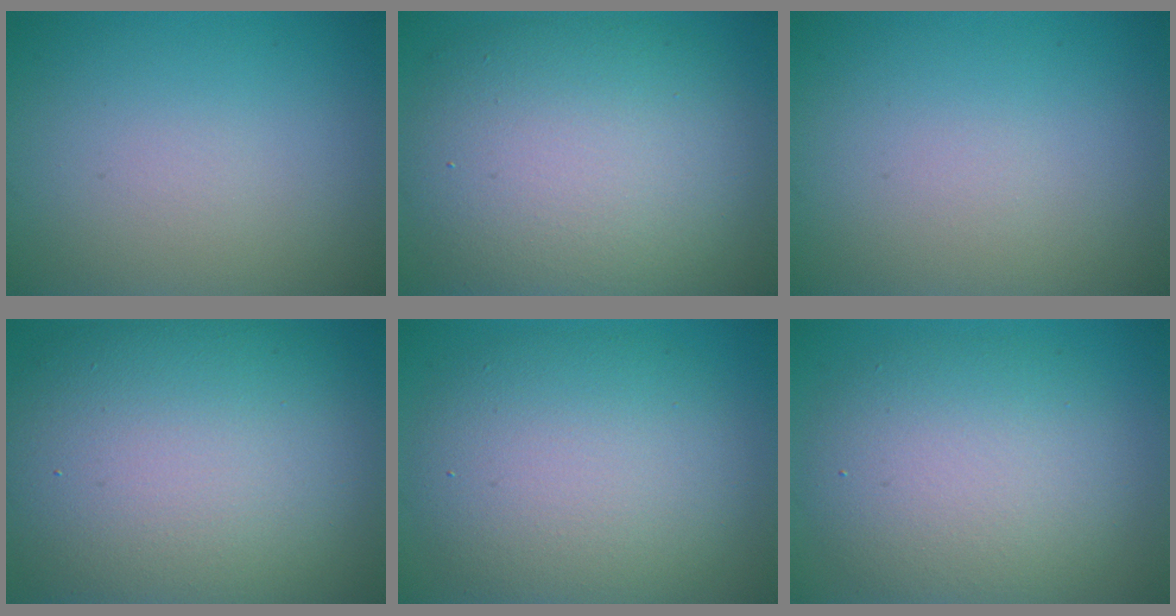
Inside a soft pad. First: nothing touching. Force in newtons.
{"total": 11.5, "press": 11.4, "slide": 0.8}
{"total": 0.0}
{"total": 14.5, "press": 14.5, "slide": 1.0}
{"total": 8.7, "press": 8.7, "slide": 0.5}
{"total": 7.1, "press": 7.1, "slide": 0.6}